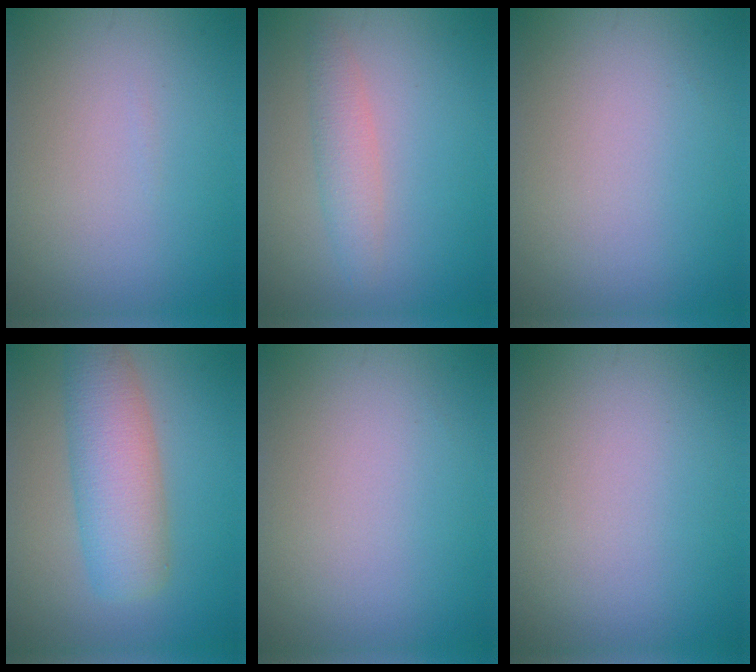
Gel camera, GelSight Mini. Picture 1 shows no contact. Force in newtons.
{"total": 2.4, "press": 2.4, "slide": 0.0}
{"total": 0.0}
{"total": 6.4, "press": 6.4, "slide": 0.2}
{"total": 0.0}
{"total": 0.0}